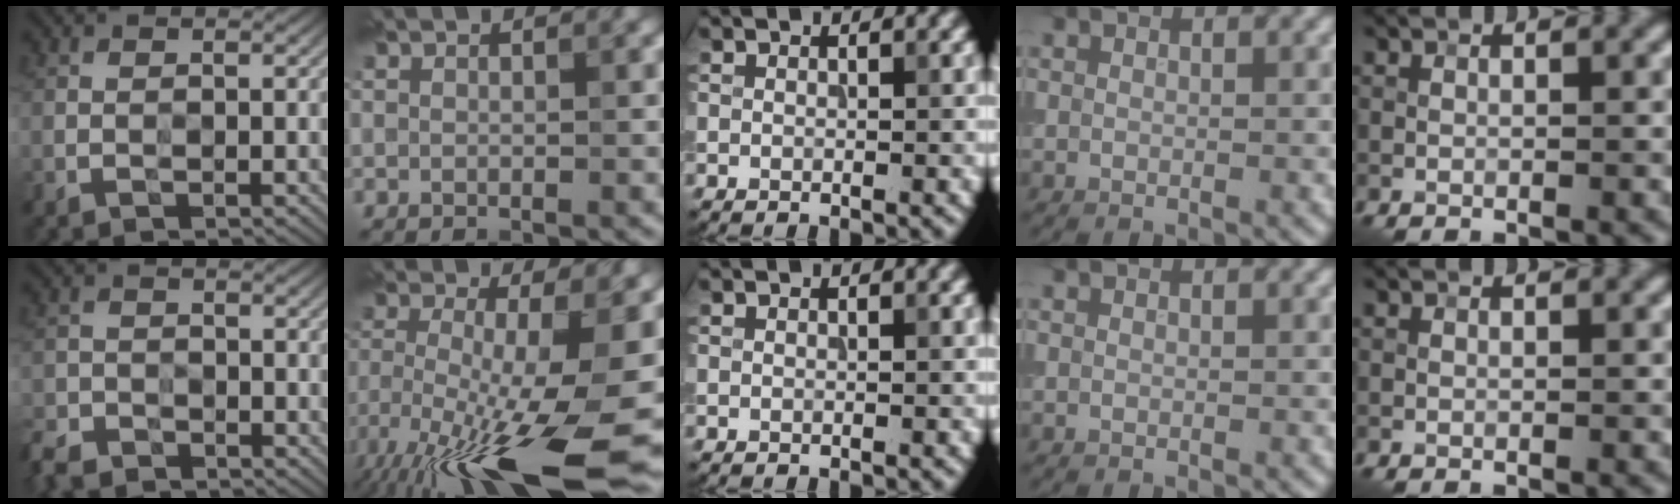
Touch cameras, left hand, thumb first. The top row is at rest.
{"thumb": {"total": 3.4, "force": [-3.2, 1.2, 0.5], "torque": [-0.010, -0.007, -0.072]}, "index": {"total": 15.4, "force": [-6.3, 3.8, 13.5], "torque": [-0.242, -0.026, -0.107]}}